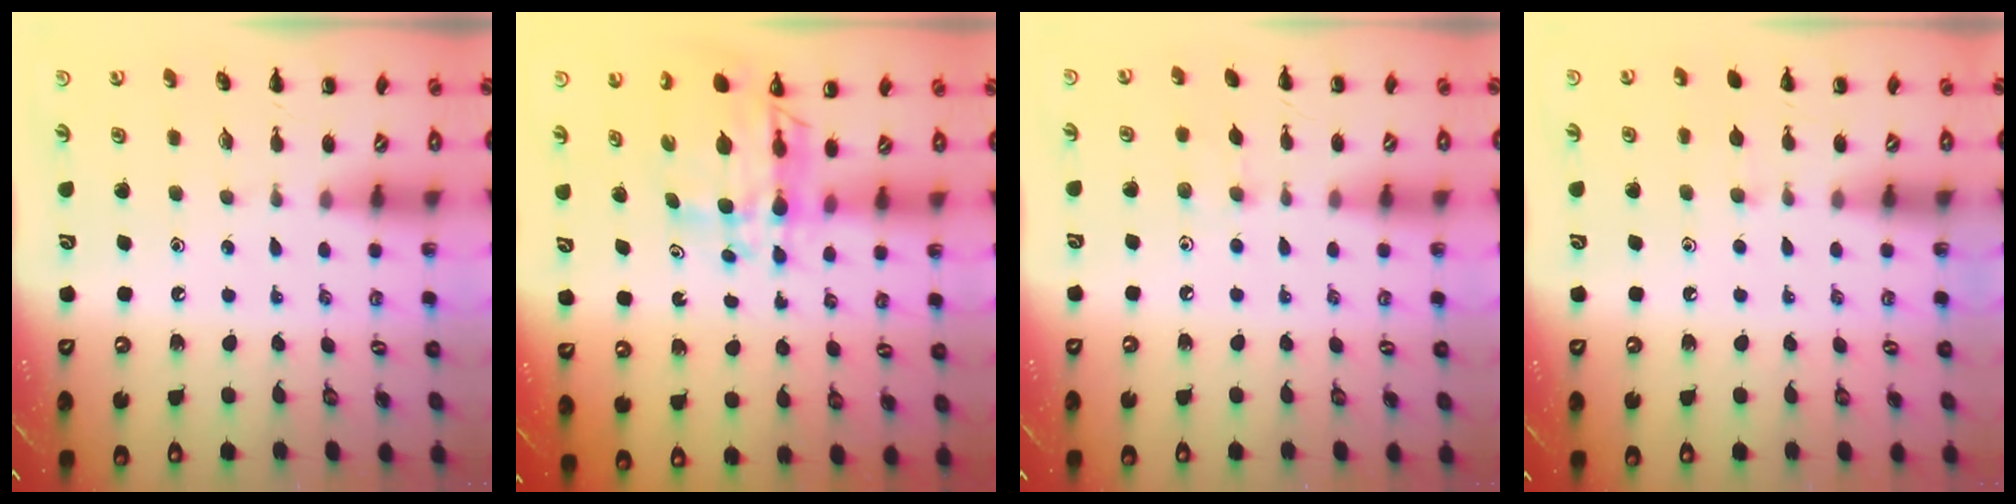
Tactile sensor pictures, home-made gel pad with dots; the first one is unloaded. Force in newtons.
{"total": 9.1, "press": 8.5, "slide": 3.2}
{"total": 4.4, "press": 4.1, "slide": 1.6}
{"total": 4.8, "press": 4.5, "slide": 1.7}